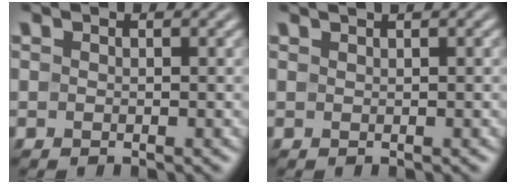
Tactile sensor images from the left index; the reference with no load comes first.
{"total": 1.6, "force": [1.0, 0.4, 1.2], "torque": [-0.016, 0.002, 0.008]}